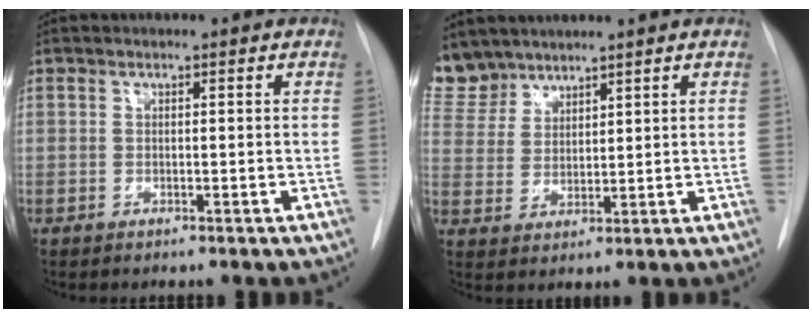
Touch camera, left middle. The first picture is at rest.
{"total": 7.0, "force": [6.4, 3.0, 0.1], "torque": [-0.001, 0.006, 0.138]}